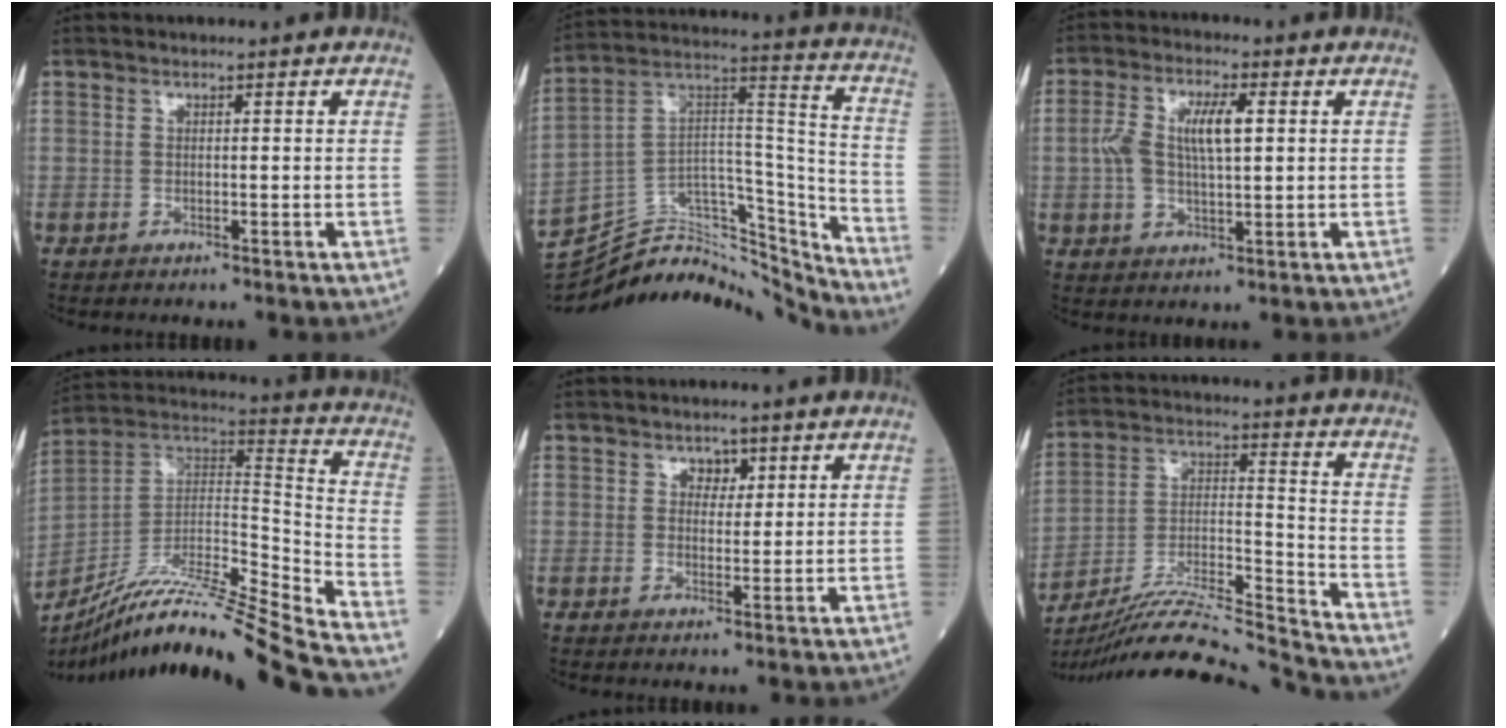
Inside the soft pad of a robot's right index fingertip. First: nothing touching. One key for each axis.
{"total": 23.1, "fx": -22.2, "fy": 3.5, "fz": 5.2, "tx": -0.100, "ty": 0.053, "tz": -0.354}
{"total": 8.2, "fx": 1.2, "fy": 2.9, "fz": 7.6, "tx": -0.160, "ty": 0.017, "tz": 0.025}
{"total": 26.4, "fx": -22.7, "fy": -1.1, "fz": 13.4, "tx": -0.214, "ty": -0.019, "tz": -0.383}
{"total": 2.2, "fx": 1.1, "fy": 1.5, "fz": 1.1, "tx": -0.009, "ty": 0.001, "tz": 0.016}
{"total": 18.5, "fx": -17.8, "fy": -1.8, "fz": 4.8, "tx": -0.097, "ty": 0.012, "tz": -0.307}